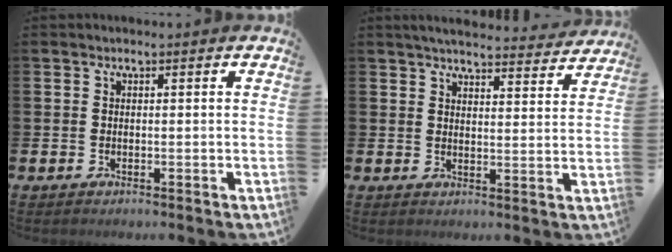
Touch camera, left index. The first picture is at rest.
{"total": 4.7, "force": [4.6, 0.5, 1.0], "torque": [-0.024, -0.033, 0.077]}